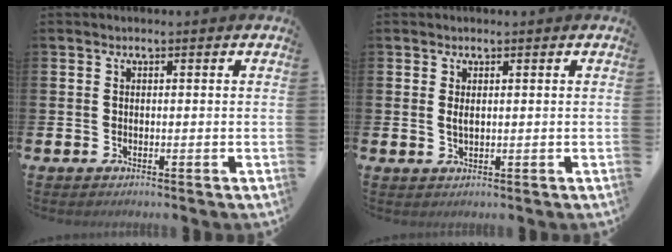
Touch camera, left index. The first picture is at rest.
{"total": 1.2, "force": [0.6, 0.4, 0.9], "torque": [-0.007, -0.002, 0.006]}